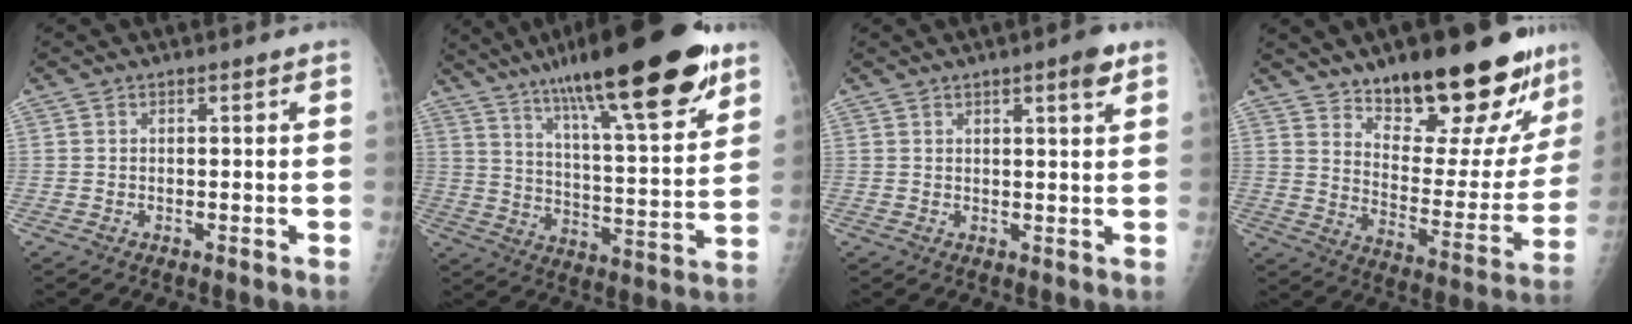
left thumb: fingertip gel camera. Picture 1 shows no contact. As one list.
[{"total": 26.9, "force": [17.0, 5.5, 20.1], "torque": [-0.302, -0.047, 0.269]}, {"total": 4.1, "force": [2.2, 0.7, 3.3], "torque": [-0.044, -0.010, 0.029]}, {"total": 24.4, "force": [17.7, 8.3, 14.7], "torque": [-0.160, -0.107, 0.258]}]